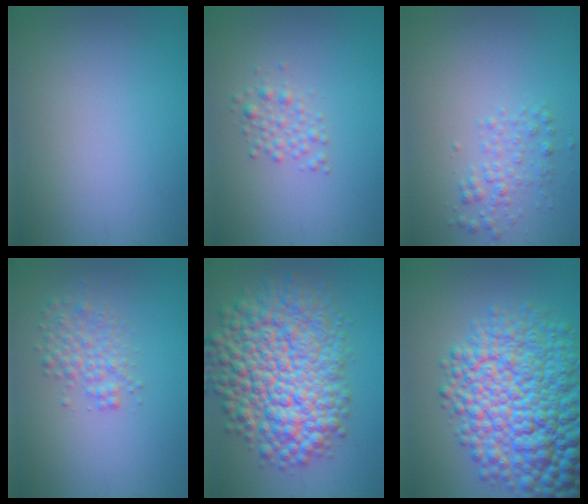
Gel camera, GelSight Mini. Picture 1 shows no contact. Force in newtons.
{"total": 1.7, "press": 1.7, "slide": 0.0}
{"total": 1.9, "press": 1.9, "slide": 0.1}
{"total": 2.6, "press": 2.6, "slide": 0.1}
{"total": 12.8, "press": 12.8, "slide": 0.4}
{"total": 13.8, "press": 13.7, "slide": 0.3}